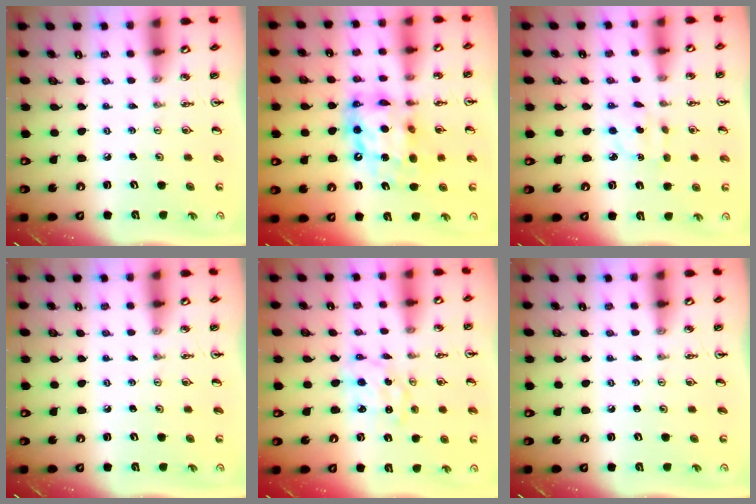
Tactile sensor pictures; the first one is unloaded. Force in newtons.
{"total": 13.5, "press": 13.4, "slide": 1.5}
{"total": 3.0, "press": 2.9, "slide": 0.6}
{"total": 0.0}
{"total": 2.6, "press": 2.6, "slide": 0.3}
{"total": 0.0}